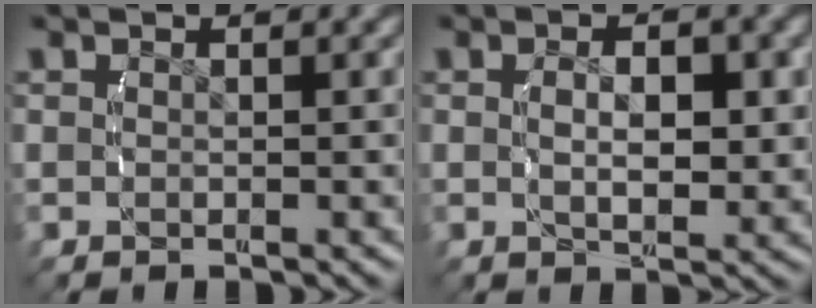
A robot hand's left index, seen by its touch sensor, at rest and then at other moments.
{"total": 3.8, "force": [0.3, 1.9, 3.2], "torque": [-0.044, -0.001, 0.002]}